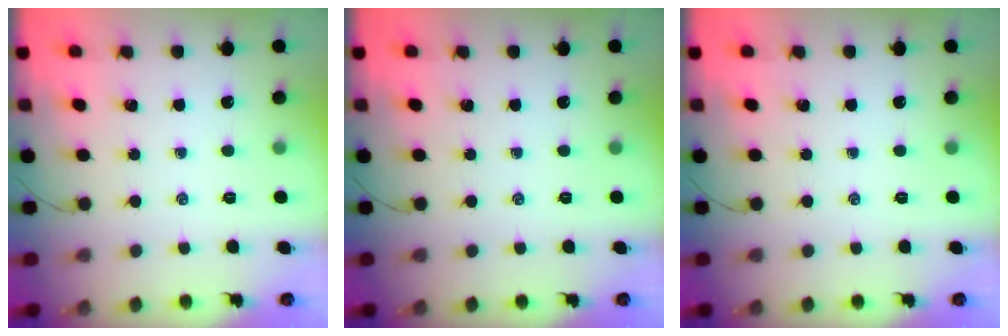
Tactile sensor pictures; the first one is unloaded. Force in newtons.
{"total": 0.0}
{"total": 0.0}